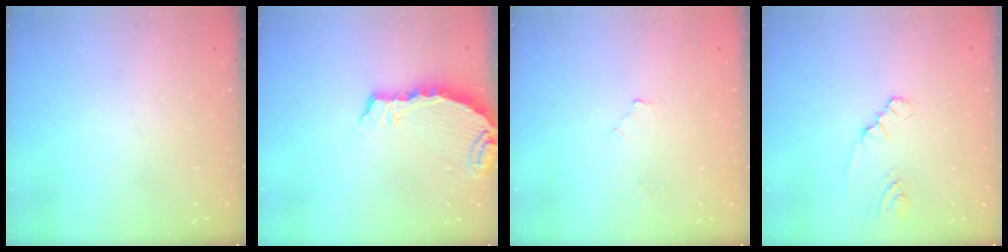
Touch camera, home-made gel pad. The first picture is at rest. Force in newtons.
{"total": 5.6, "press": 5.6, "slide": 0.6}
{"total": 2.1, "press": 2.1, "slide": 0.3}
{"total": 1.7, "press": 1.6, "slide": 0.3}